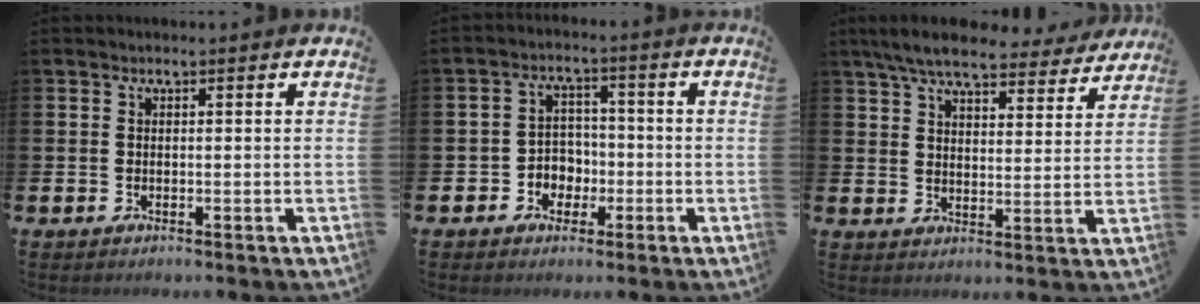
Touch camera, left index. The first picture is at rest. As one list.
[{"total": 3.7, "force": [-1.2, 3.4, 0.9], "torque": [-0.031, 0.003, -0.031]}, {"total": 7.7, "force": [7.1, 1.5, 2.8], "torque": [-0.067, -0.034, 0.124]}]